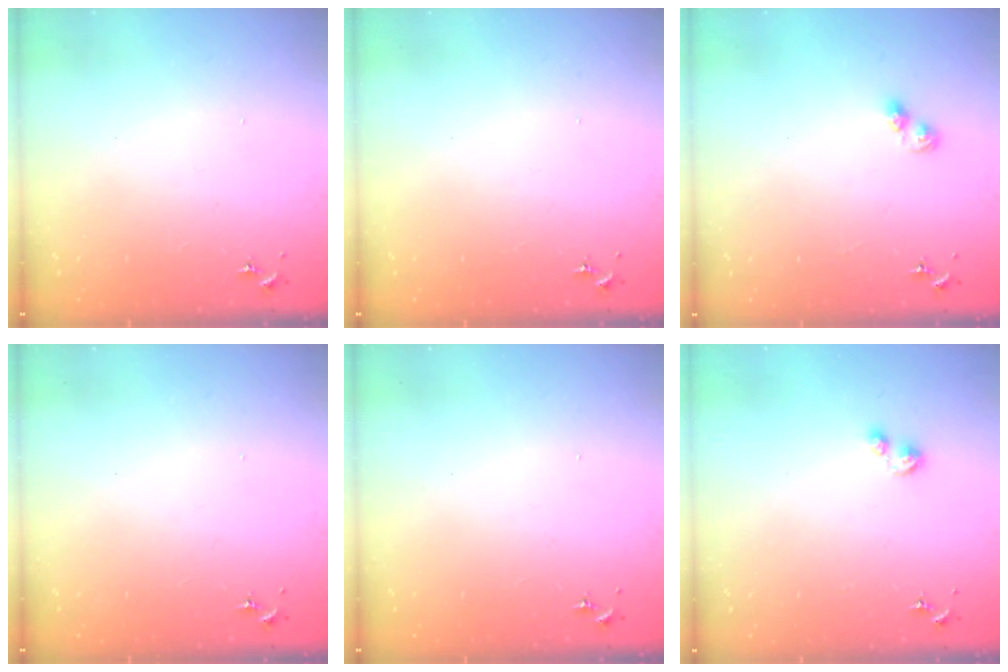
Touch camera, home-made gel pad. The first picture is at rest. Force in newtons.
{"total": 0.0}
{"total": 4.4, "press": 4.4, "slide": 0.6}
{"total": 0.0}
{"total": 0.0}
{"total": 3.9, "press": 3.9, "slide": 0.4}